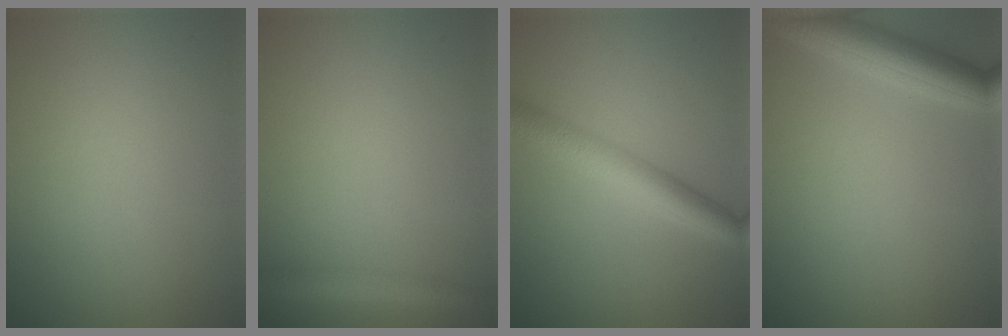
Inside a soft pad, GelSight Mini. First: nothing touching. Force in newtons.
{"total": 2.9, "press": 2.9, "slide": 0.1}
{"total": 5.1, "press": 5.1, "slide": 0.1}
{"total": 4.5, "press": 4.5, "slide": 0.2}